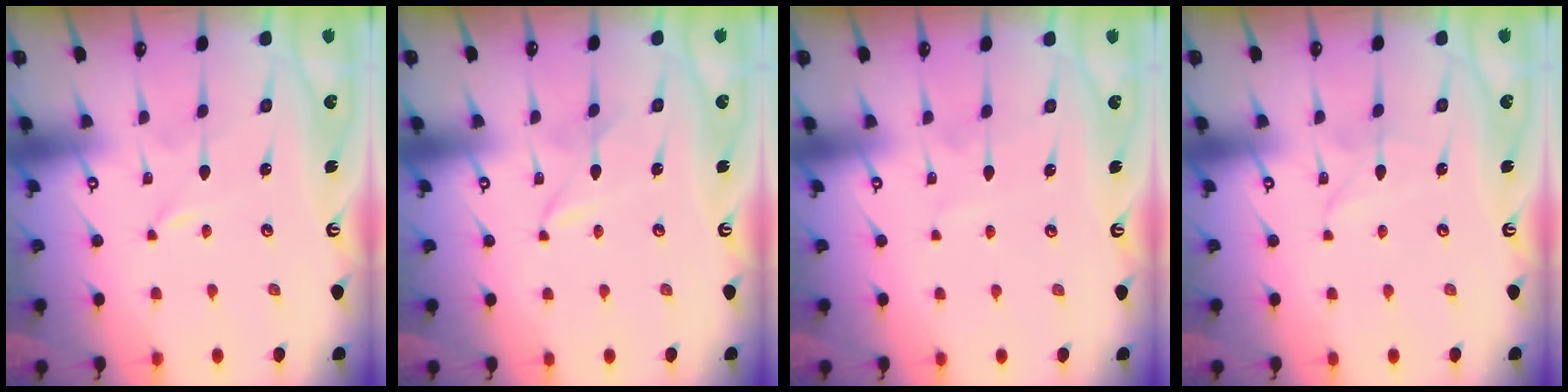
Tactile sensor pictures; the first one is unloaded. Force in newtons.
{"total": 1.5, "press": 1.5, "slide": 0.3}
{"total": 3.7, "press": 3.7, "slide": 0.4}
{"total": 2.7, "press": 2.7, "slide": 0.3}